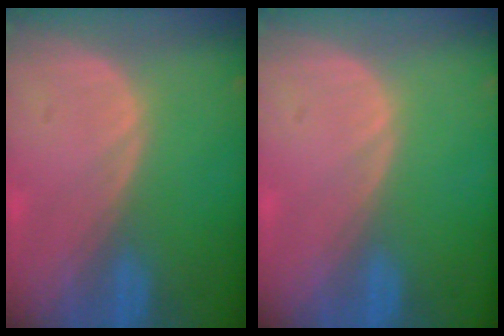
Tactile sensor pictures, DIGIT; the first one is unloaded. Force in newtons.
{"total": 0.0}